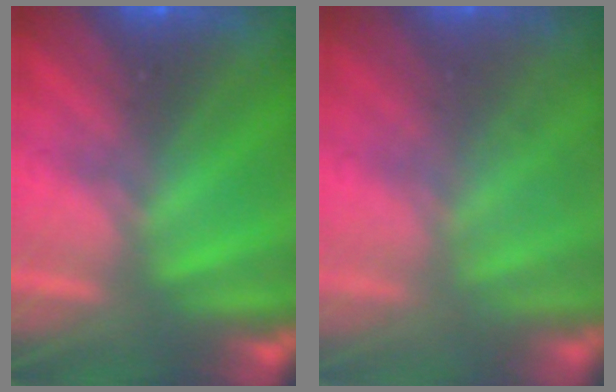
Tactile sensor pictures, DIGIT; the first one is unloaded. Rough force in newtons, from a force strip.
{"total": 2.2}